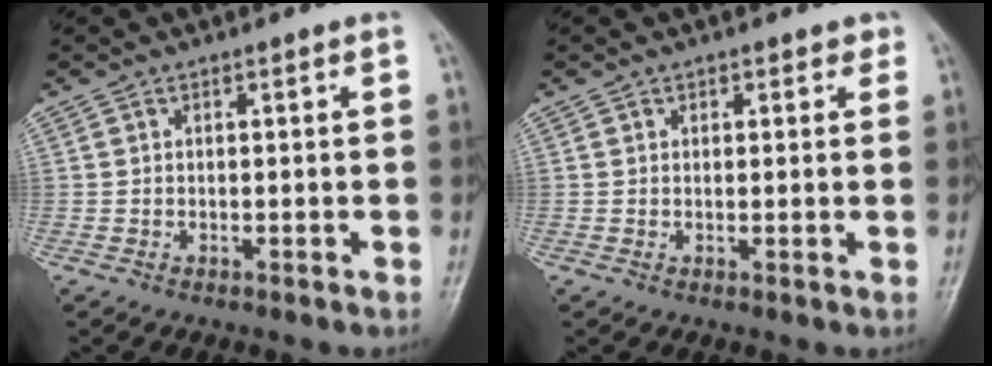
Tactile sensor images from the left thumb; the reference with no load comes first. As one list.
[{"total": 1.7, "force": [1.1, 1.3, 0.4], "torque": [0.016, -0.003, 0.008]}]